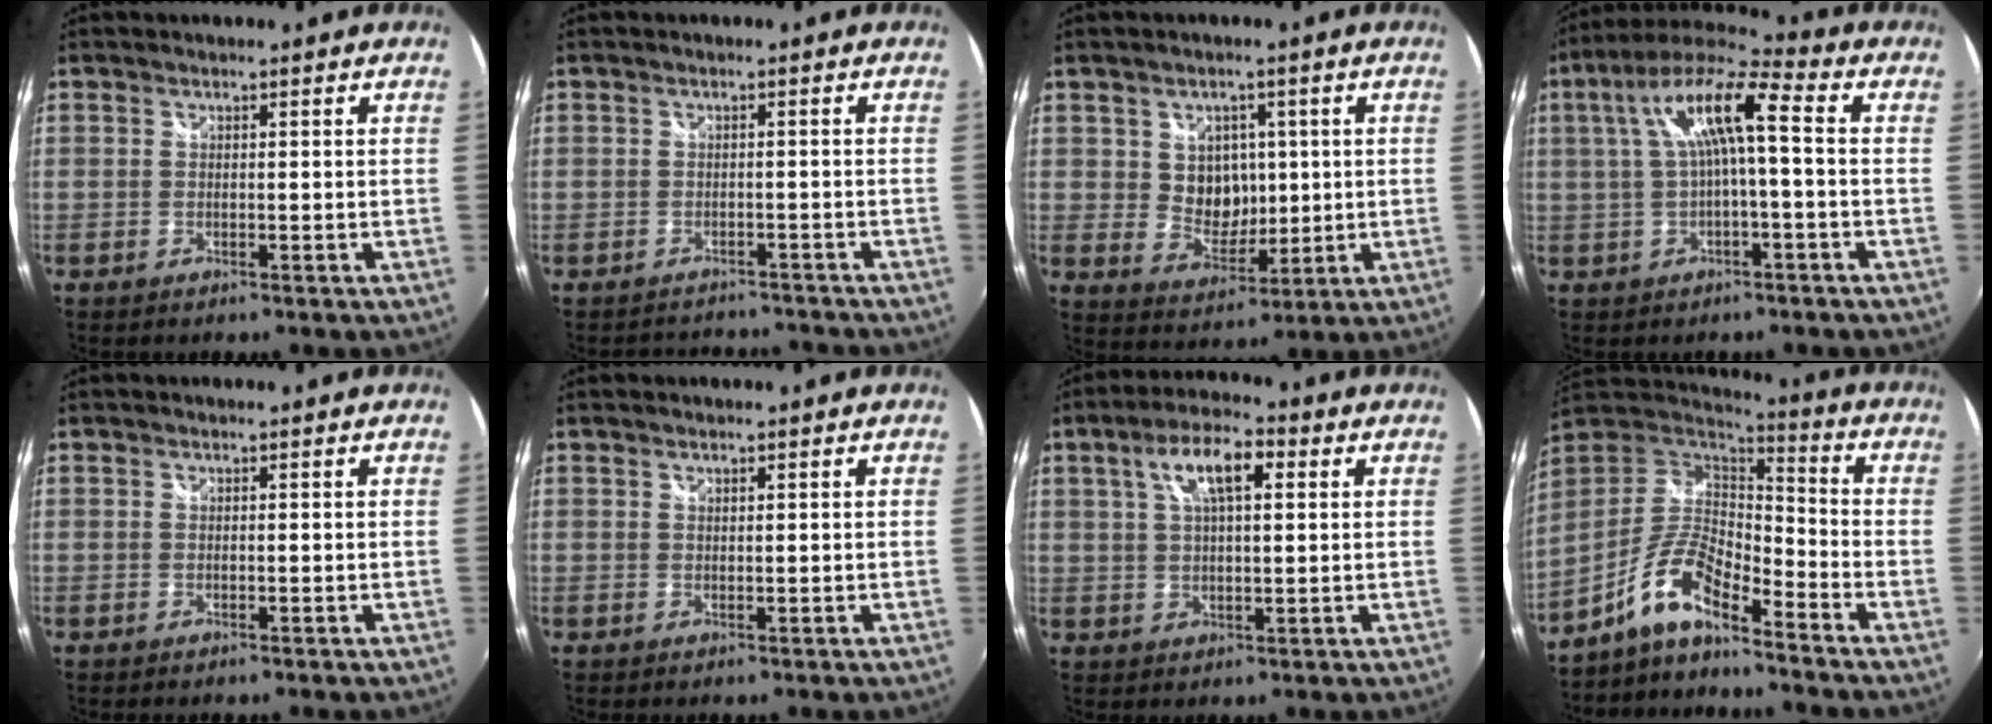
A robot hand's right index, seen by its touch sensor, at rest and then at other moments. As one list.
[{"total": 5.8, "force": [-5.2, 2.5, 1.0], "torque": [-0.019, 0.011, -0.069]}, {"total": 7.2, "force": [1.3, 6.3, 3.3], "torque": [-0.056, 0.003, 0.033]}, {"total": 11.7, "force": [1.1, 2.4, 11.4], "torque": [-0.221, 0.027, 0.020]}, {"total": 0.0}, {"total": 0.5, "force": [0.5, 0.2, 0.2], "torque": [-0.003, 0.000, 0.008]}, {"total": 9.0, "force": [3.3, 3.4, 7.7], "torque": [-0.139, 0.020, 0.056]}, {"total": 10.8, "force": [-7.7, 2.8, 7.1], "torque": [-0.157, 0.013, -0.153]}]